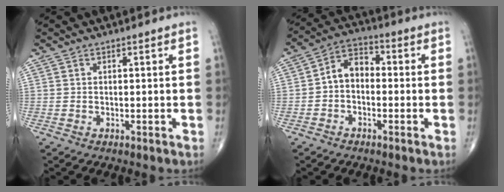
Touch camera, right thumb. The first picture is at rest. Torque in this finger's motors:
{"motor_torque": [-0.10, -0.10, 0.19, -0.08, 0.11]}